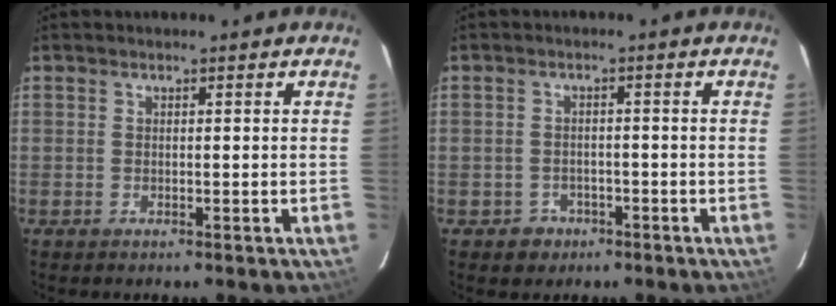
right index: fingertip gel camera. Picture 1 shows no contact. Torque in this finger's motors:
{"motor_torque": [0.02, -0.07, -0.11, -0.08]}